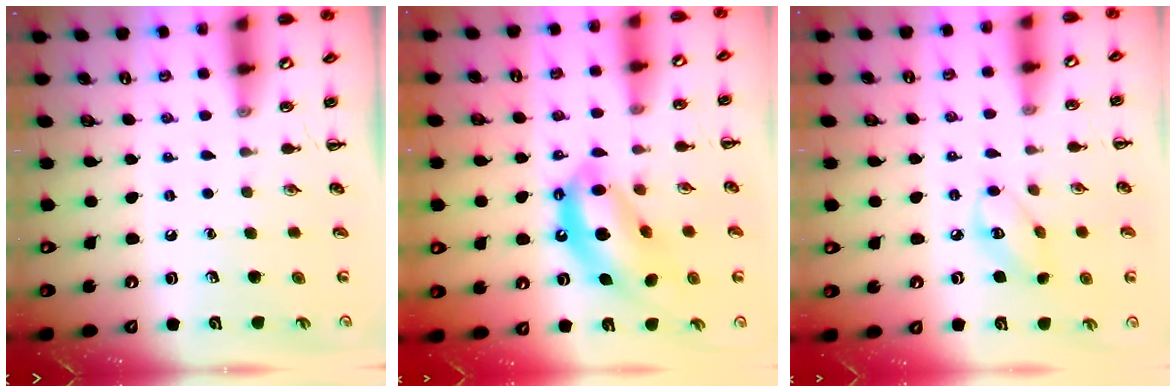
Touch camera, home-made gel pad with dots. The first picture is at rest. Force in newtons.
{"total": 12.9, "press": 12.4, "slide": 3.4}
{"total": 5.1, "press": 5.1, "slide": 0.6}